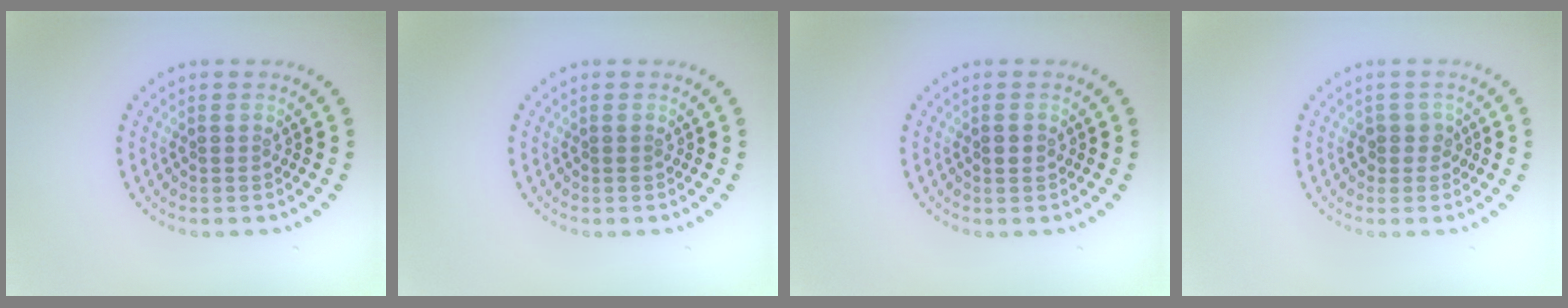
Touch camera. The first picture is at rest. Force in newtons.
{"total": 0.0}
{"total": 1.1, "press": 1.1, "slide": 0.1}
{"total": 1.5, "press": 1.2, "slide": 0.8}